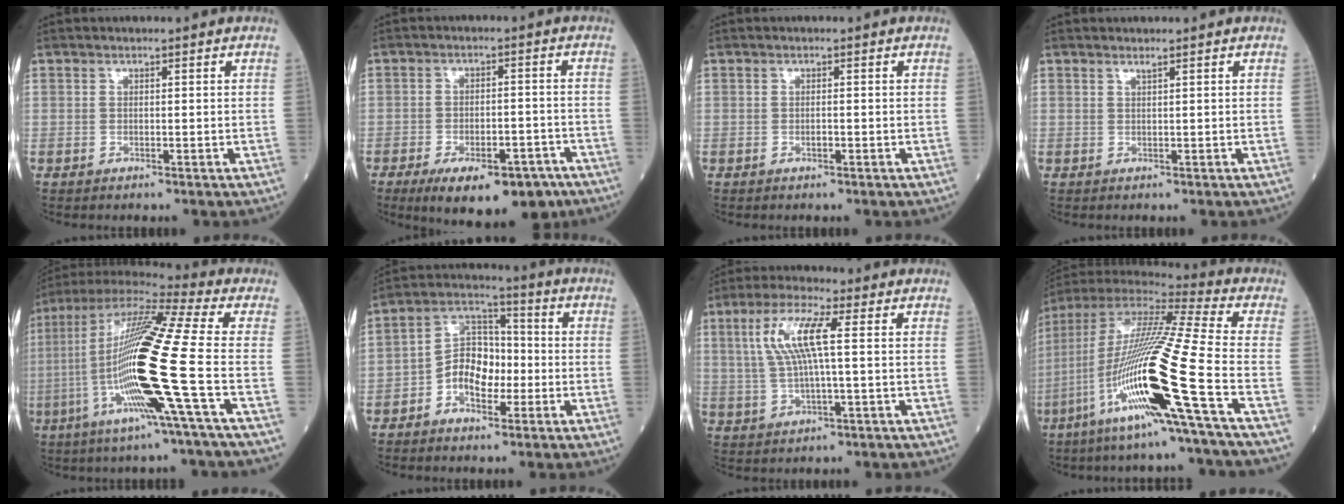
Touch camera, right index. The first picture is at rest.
{"total": 13.4, "force": [-8.8, 5.5, 8.5], "torque": [-0.108, 0.002, -0.126]}
{"total": 0.8, "force": [-0.2, 0.3, 0.8], "torque": [-0.017, -0.001, -0.003]}
{"total": 0.6, "force": [0.5, -0.2, 0.3], "torque": [-0.012, -0.007, 0.013]}
{"total": 21.1, "force": [-4.5, -1.1, 20.6], "torque": [-0.425, -0.021, -0.107]}
{"total": 8.3, "force": [-2.4, 5.2, 6.0], "torque": [-0.112, 0.027, -0.049]}
{"total": 8.5, "force": [1.8, 0.9, 8.2], "torque": [-0.177, 0.014, 0.036]}
{"total": 23.2, "force": [-8.2, -1.1, 21.7], "torque": [-0.443, -0.037, -0.169]}